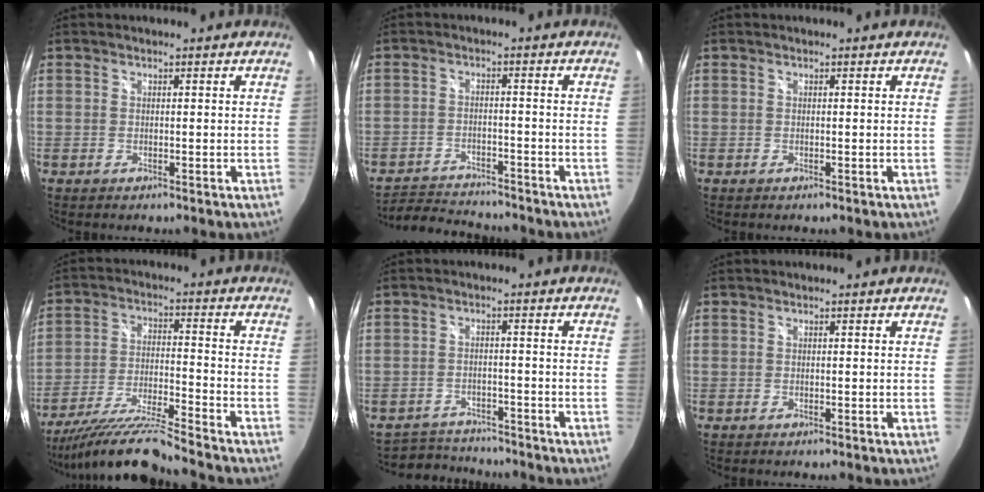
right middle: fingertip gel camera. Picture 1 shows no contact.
{"total": 9.5, "force": [-8.9, 1.9, 2.6], "torque": [-0.075, -0.004, -0.140]}
{"total": 0.0}
{"total": 12.9, "force": [-11.6, -1.6, 5.3], "torque": [-0.111, -0.021, -0.212]}
{"total": 6.2, "force": [-6.0, 1.6, 0.3], "torque": [-0.022, 0.008, -0.097]}
{"total": 0.0}